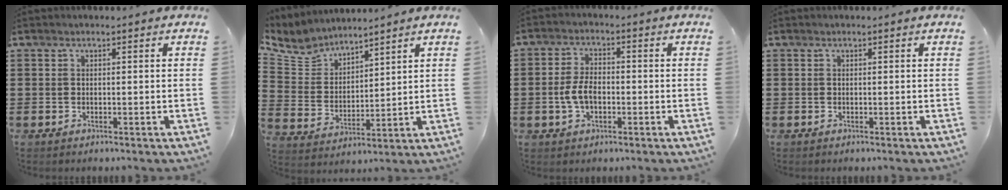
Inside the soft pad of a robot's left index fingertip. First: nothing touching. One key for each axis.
{"total": 6.4, "fx": 5.9, "fy": 2.4, "fz": 0.8, "tx": -0.052, "ty": -0.028, "tz": 0.107}
{"total": 4.7, "fx": -0.9, "fy": 2.6, "fz": 3.8, "tx": -0.097, "ty": -0.004, "tz": -0.025}
{"total": 0.0}